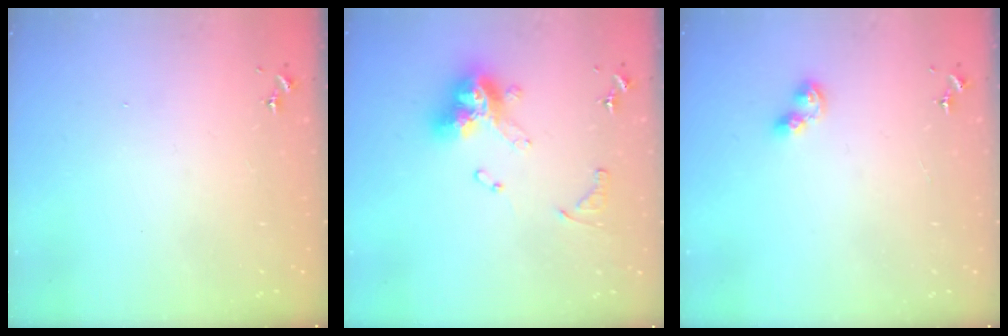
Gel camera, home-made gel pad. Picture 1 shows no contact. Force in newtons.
{"total": 14.6, "press": 14.5, "slide": 1.6}
{"total": 5.3, "press": 5.3, "slide": 0.6}